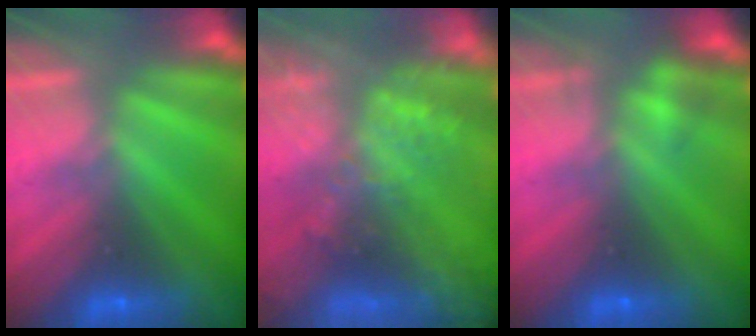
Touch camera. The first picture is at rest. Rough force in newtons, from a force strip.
{"total": 7.5}
{"total": 2.1}